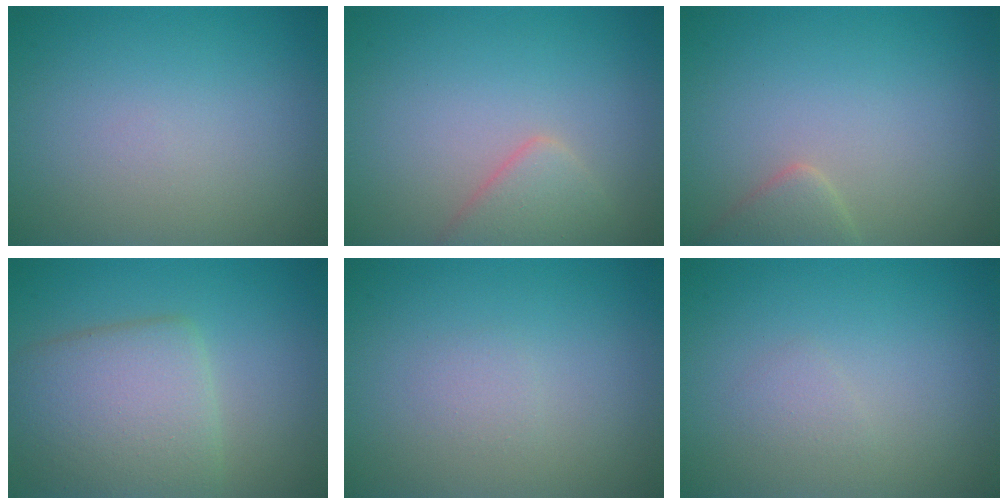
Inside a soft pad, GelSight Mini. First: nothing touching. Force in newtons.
{"total": 2.6, "press": 2.6, "slide": 0.2}
{"total": 1.9, "press": 1.9, "slide": 0.2}
{"total": 6.3, "press": 6.3, "slide": 0.2}
{"total": 0.7, "press": 0.7, "slide": 0.0}
{"total": 0.8, "press": 0.8, "slide": 0.1}